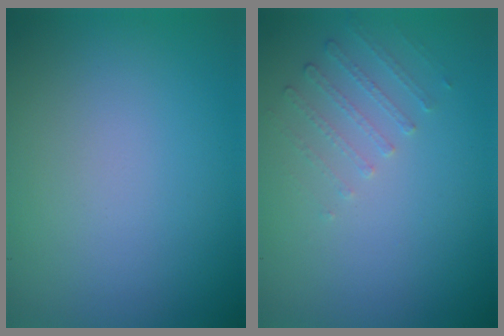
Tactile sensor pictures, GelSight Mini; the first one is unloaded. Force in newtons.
{"total": 1.3, "press": 0.9, "slide": 1.0}